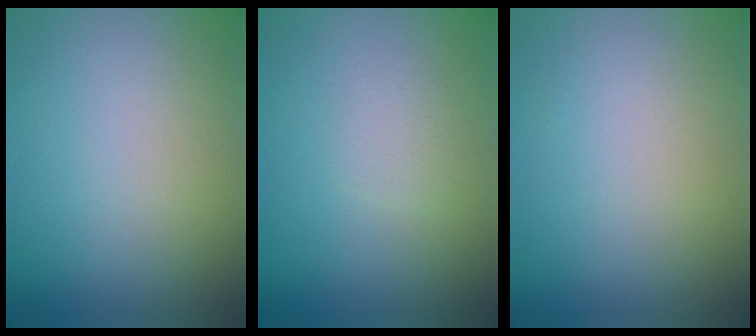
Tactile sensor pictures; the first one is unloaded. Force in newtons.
{"total": 1.3, "press": 1.3, "slide": 0.2}
{"total": 0.0}